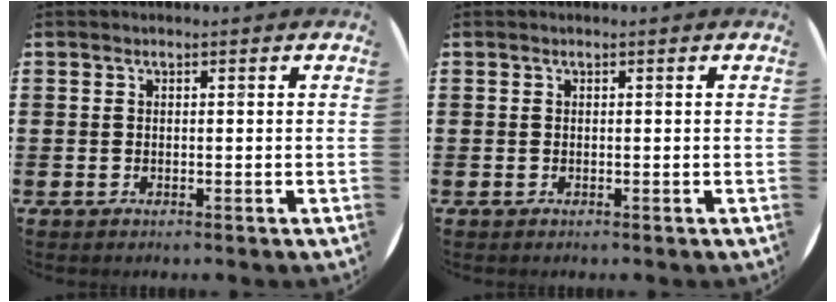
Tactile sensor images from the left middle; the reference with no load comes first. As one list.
[{"total": 0.0}]